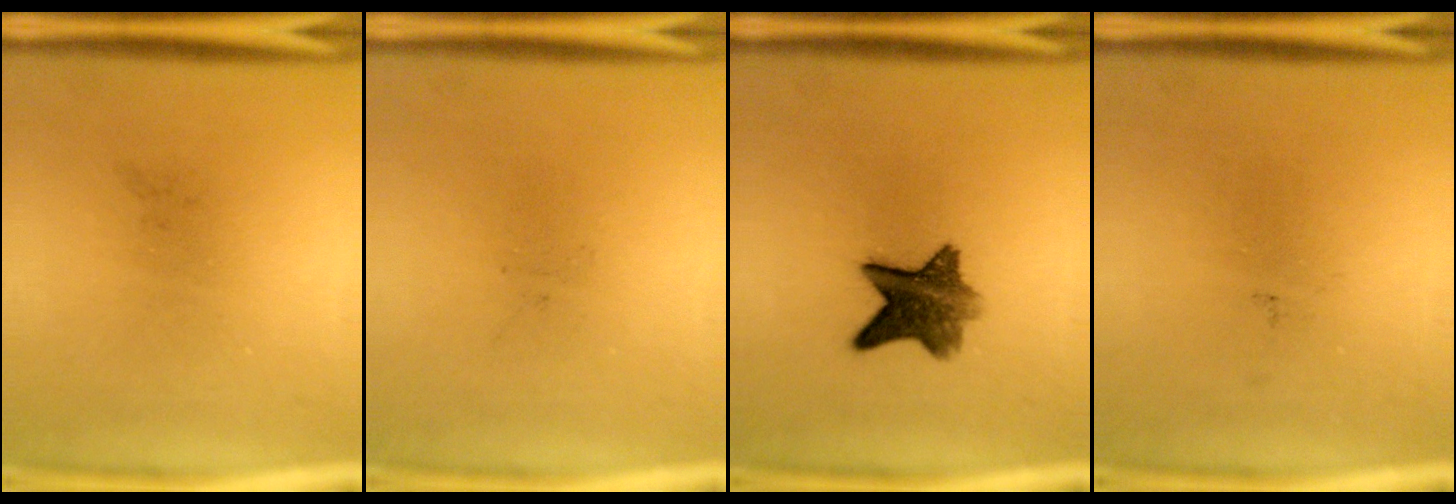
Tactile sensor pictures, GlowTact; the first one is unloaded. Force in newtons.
{"total": 0.0}
{"total": 8.0}
{"total": 0.0}